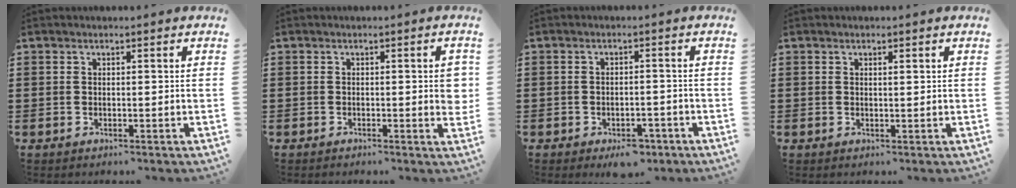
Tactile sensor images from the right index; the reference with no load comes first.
{"total": 3.7, "force": [-0.3, 0.7, 3.6], "torque": [-0.043, -0.007, -0.009]}
{"total": 2.9, "force": [-2.4, 1.1, 1.4], "torque": [-0.024, 0.007, -0.045]}
{"total": 0.7, "force": [0.3, 0.2, 0.6], "torque": [-0.012, 0.003, 0.005]}